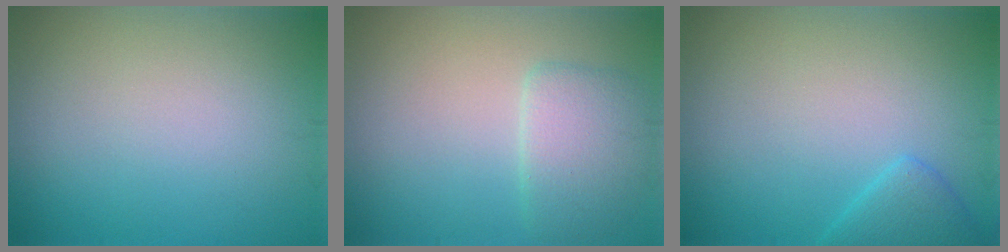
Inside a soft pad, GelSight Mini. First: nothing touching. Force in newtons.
{"total": 3.1, "press": 3.1, "slide": 0.2}
{"total": 2.2, "press": 2.2, "slide": 0.1}